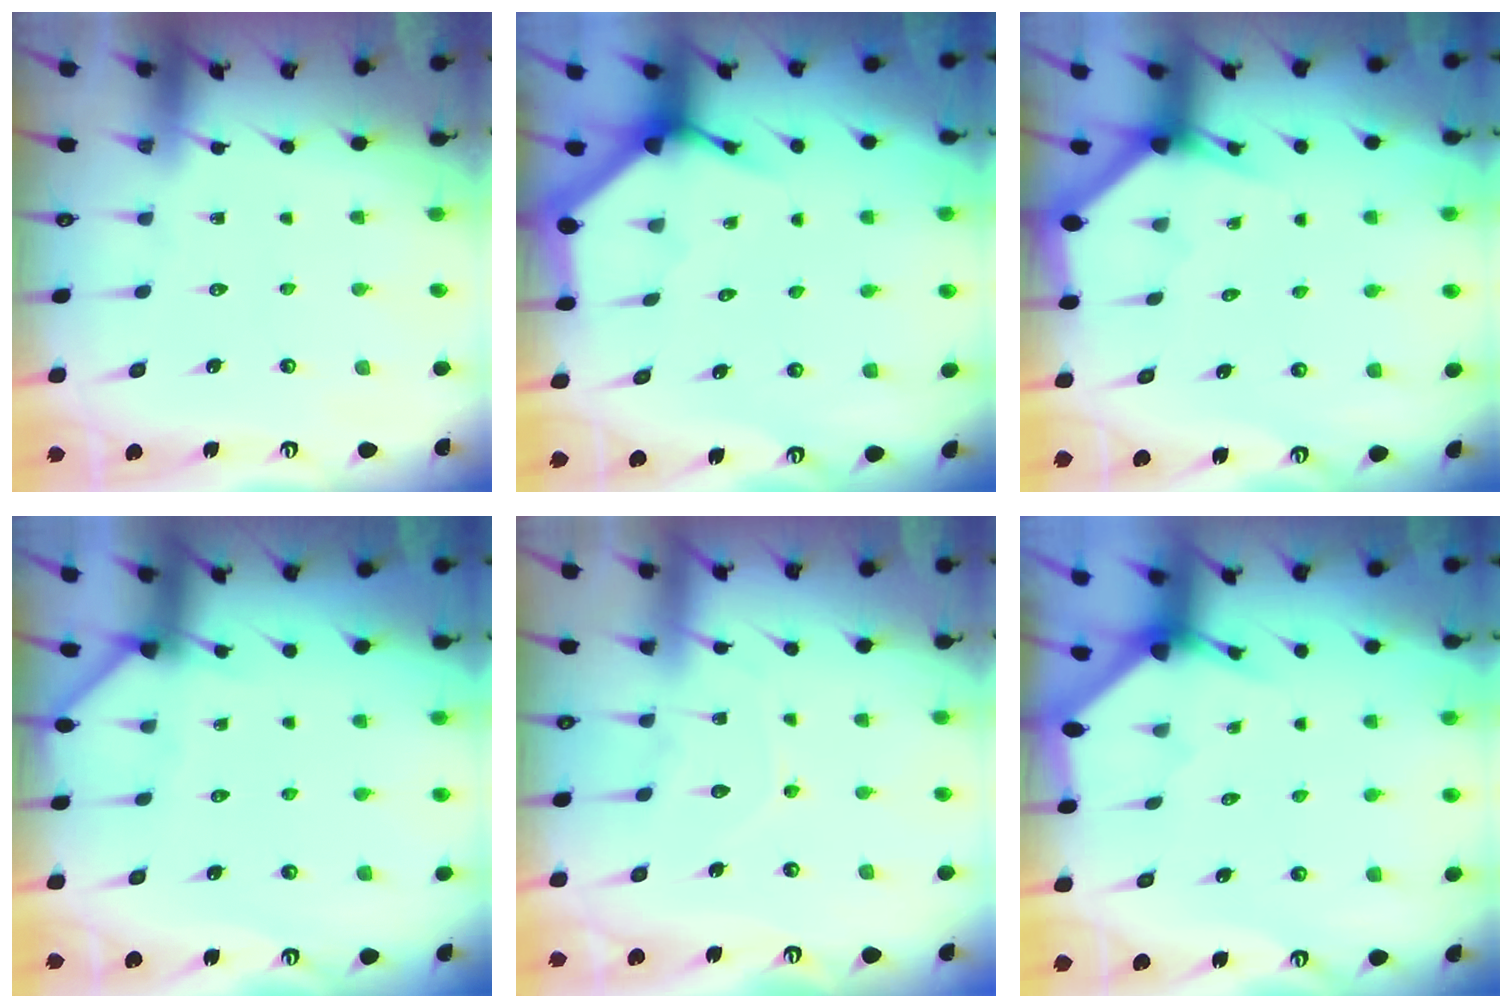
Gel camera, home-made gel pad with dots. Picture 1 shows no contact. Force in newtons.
{"total": 3.8, "press": 3.8, "slide": 0.4}
{"total": 2.7, "press": 2.7, "slide": 0.1}
{"total": 4.3, "press": 4.3, "slide": 0.5}
{"total": 7.6, "press": 7.6, "slide": 0.7}
{"total": 2.7, "press": 2.7, "slide": 0.1}